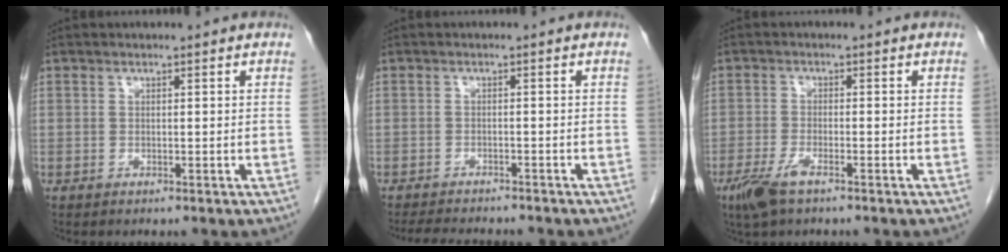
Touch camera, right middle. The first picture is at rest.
{"total": 8.1, "force": [-7.3, 1.4, 3.0], "torque": [-0.046, -0.010, -0.104]}
{"total": 4.4, "force": [-2.8, 1.0, 3.2], "torque": [-0.075, -0.009, -0.052]}